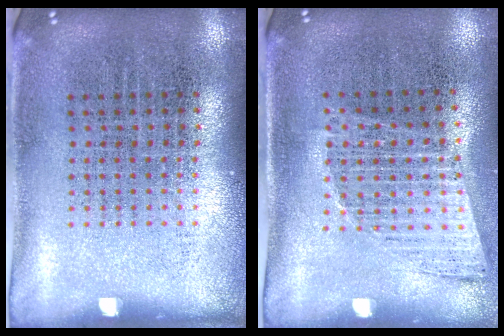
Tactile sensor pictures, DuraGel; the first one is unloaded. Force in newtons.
{"total": 1.0, "press": 1.0, "slide": 0.4}